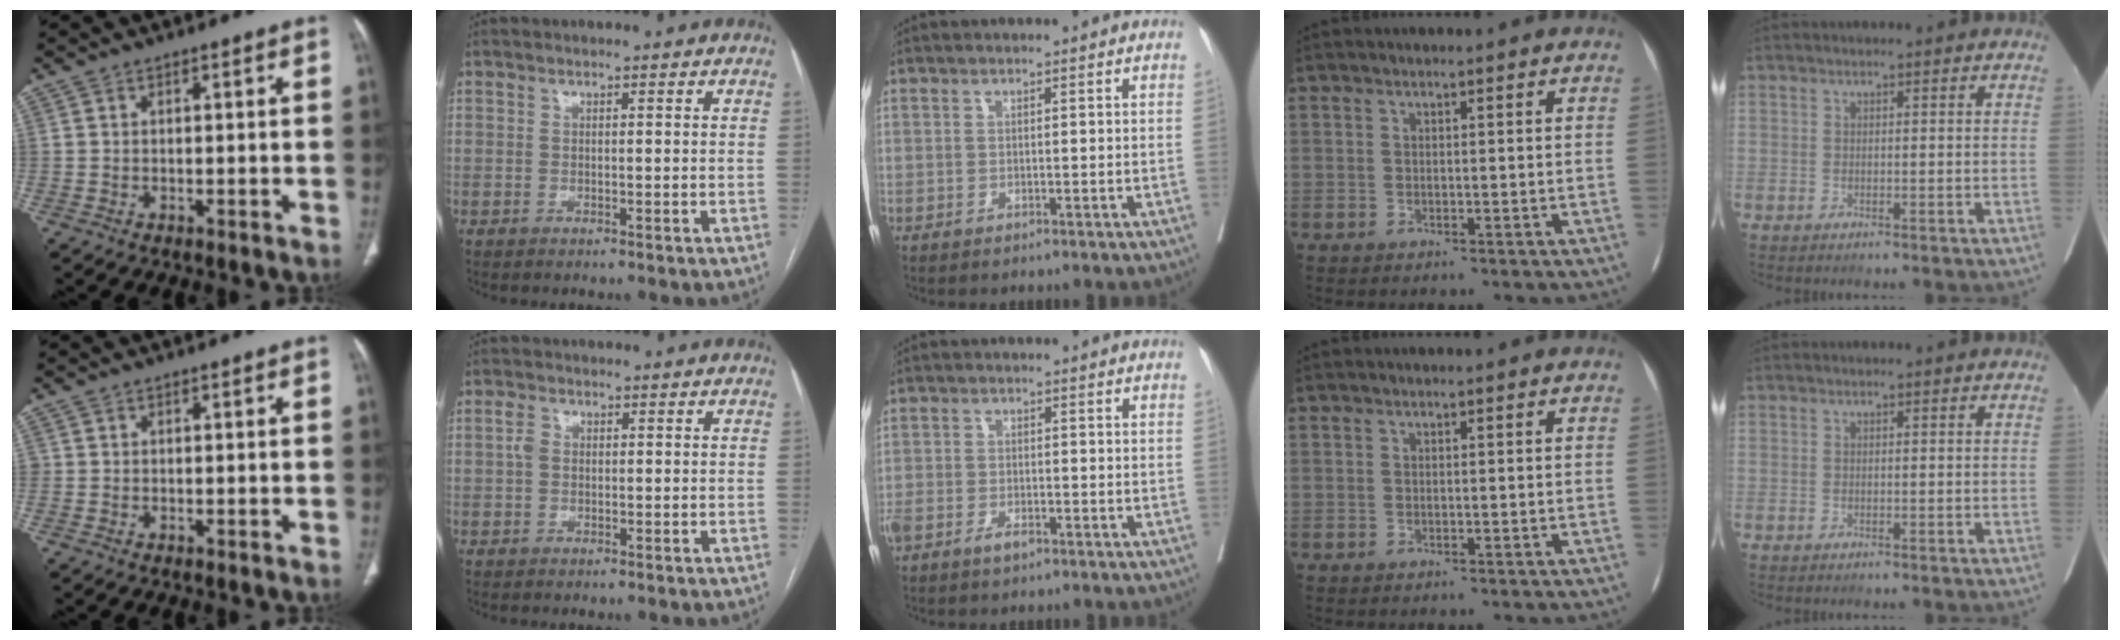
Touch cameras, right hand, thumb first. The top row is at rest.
{"index": {"total": 1.9, "force": [0.4, 1.4, 1.1], "torque": [-0.036, 0.015, 0.010]}, "middle": {"total": 4.1, "force": [-2.5, 2.1, 2.5], "torque": [-0.052, 0.003, -0.040]}}